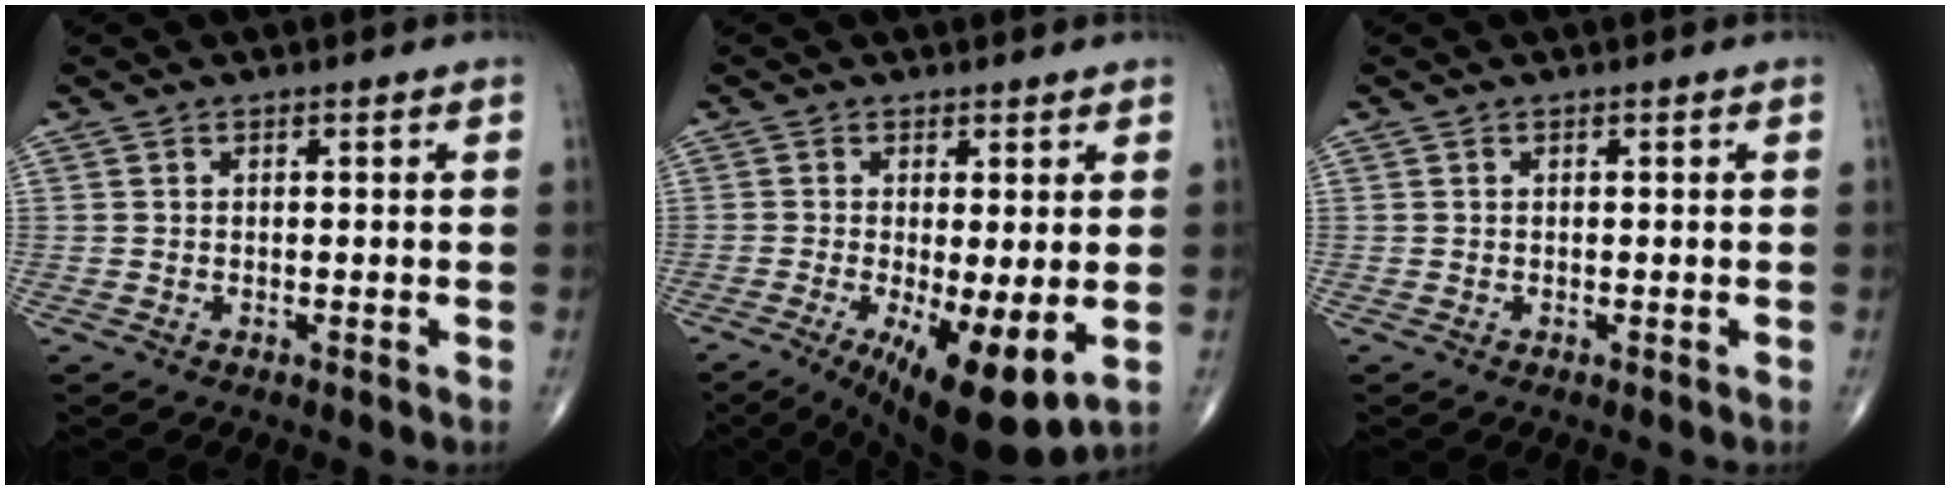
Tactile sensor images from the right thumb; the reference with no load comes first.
{"total": 12.2, "force": [-3.0, 3.6, 11.3], "torque": [-0.178, -0.023, -0.036]}
{"total": 0.0}